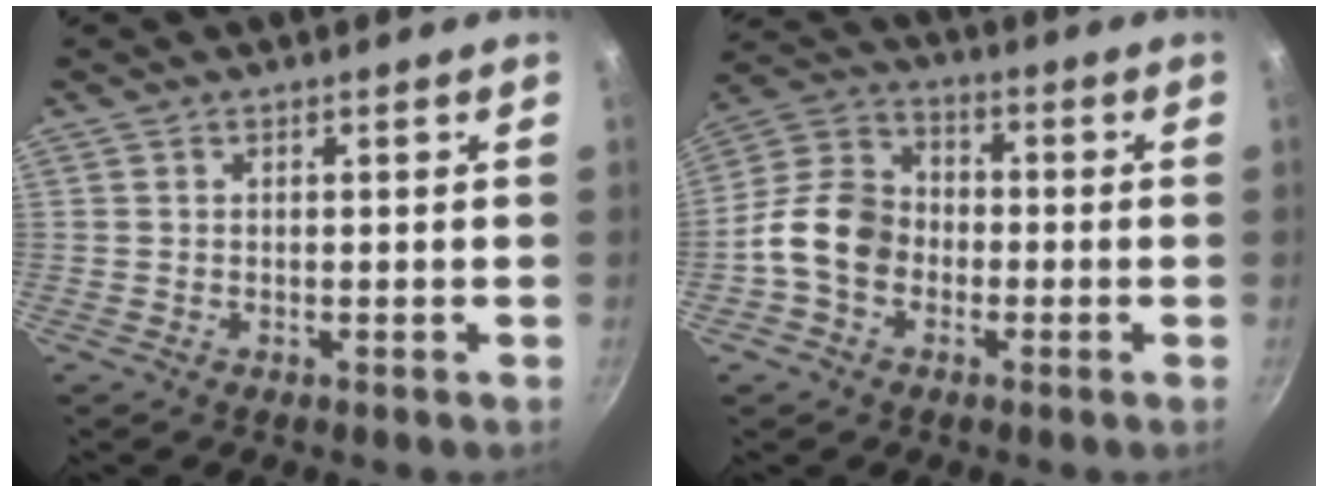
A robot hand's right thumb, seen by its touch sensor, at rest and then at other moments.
{"total": 11.1, "force": [-2.9, 8.6, 6.5], "torque": [-0.092, 0.033, -0.075]}